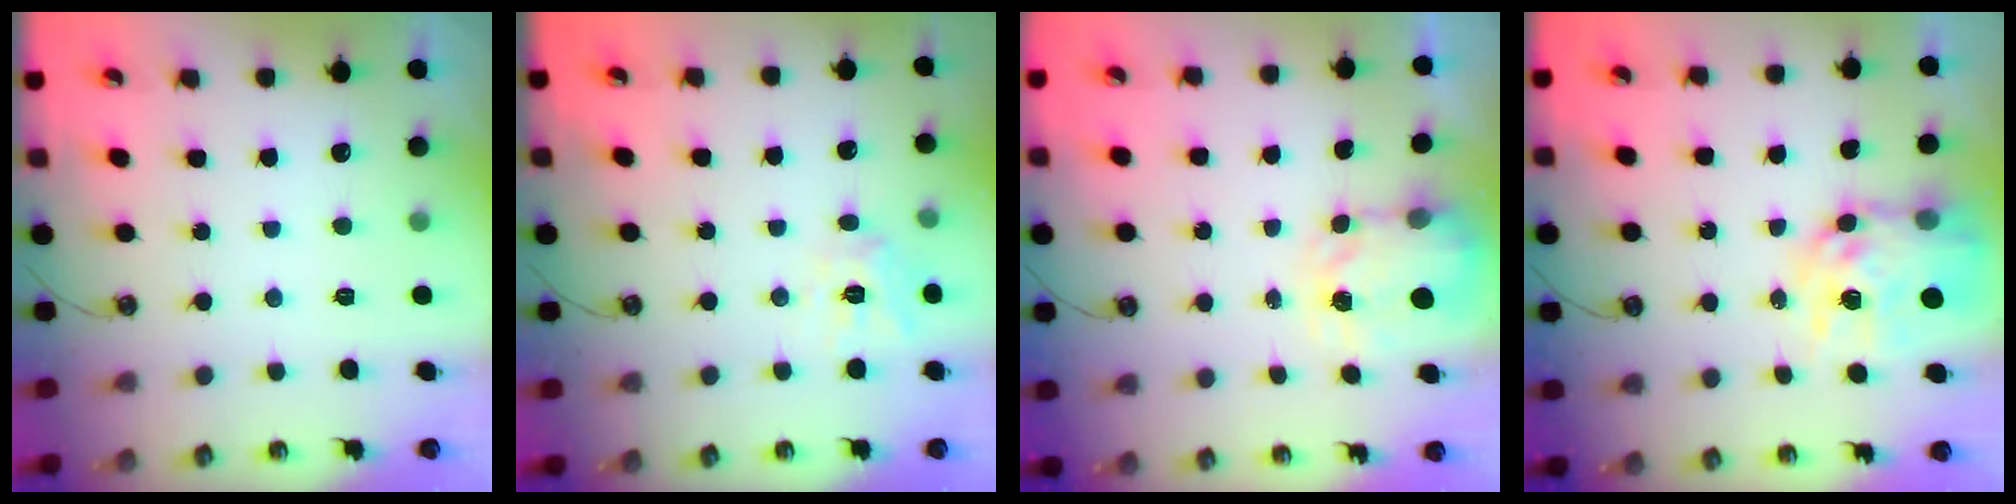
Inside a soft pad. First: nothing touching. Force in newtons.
{"total": 10.5, "press": 10.5, "slide": 0.7}
{"total": 3.7, "press": 3.7, "slide": 0.6}
{"total": 13.9, "press": 13.9, "slide": 1.3}